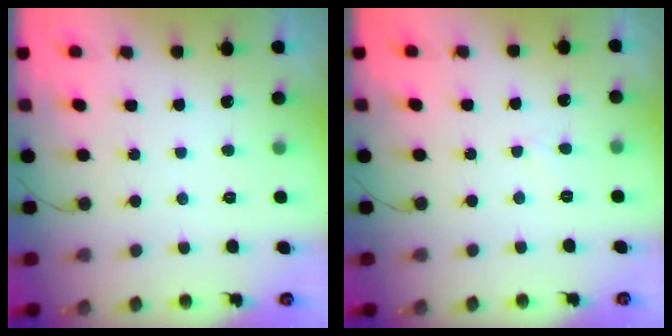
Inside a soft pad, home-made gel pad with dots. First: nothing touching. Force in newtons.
{"total": 3.0, "press": 3.0, "slide": 0.3}